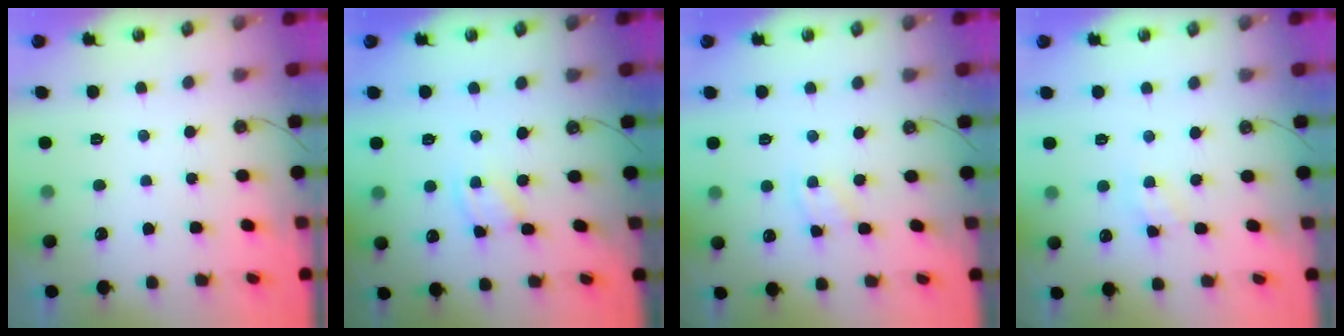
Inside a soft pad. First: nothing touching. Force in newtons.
{"total": 2.1, "press": 2.1, "slide": 0.3}
{"total": 3.9, "press": 3.9, "slide": 0.5}
{"total": 3.9, "press": 3.9, "slide": 0.7}